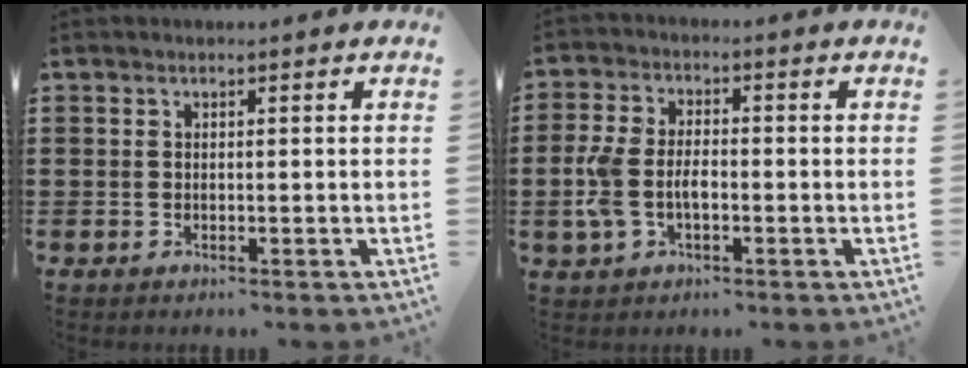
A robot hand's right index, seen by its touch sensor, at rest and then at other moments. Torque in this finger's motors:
{"motor_torque": [1.97, -0.17, 0.38, 0.15]}